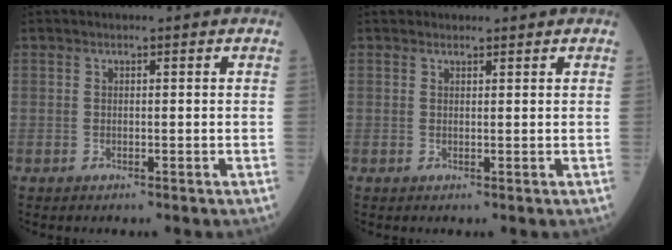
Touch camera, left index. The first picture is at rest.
{"total": 0.9, "force": [0.8, 0.3, 0.0], "torque": [-0.005, 0.002, 0.013]}